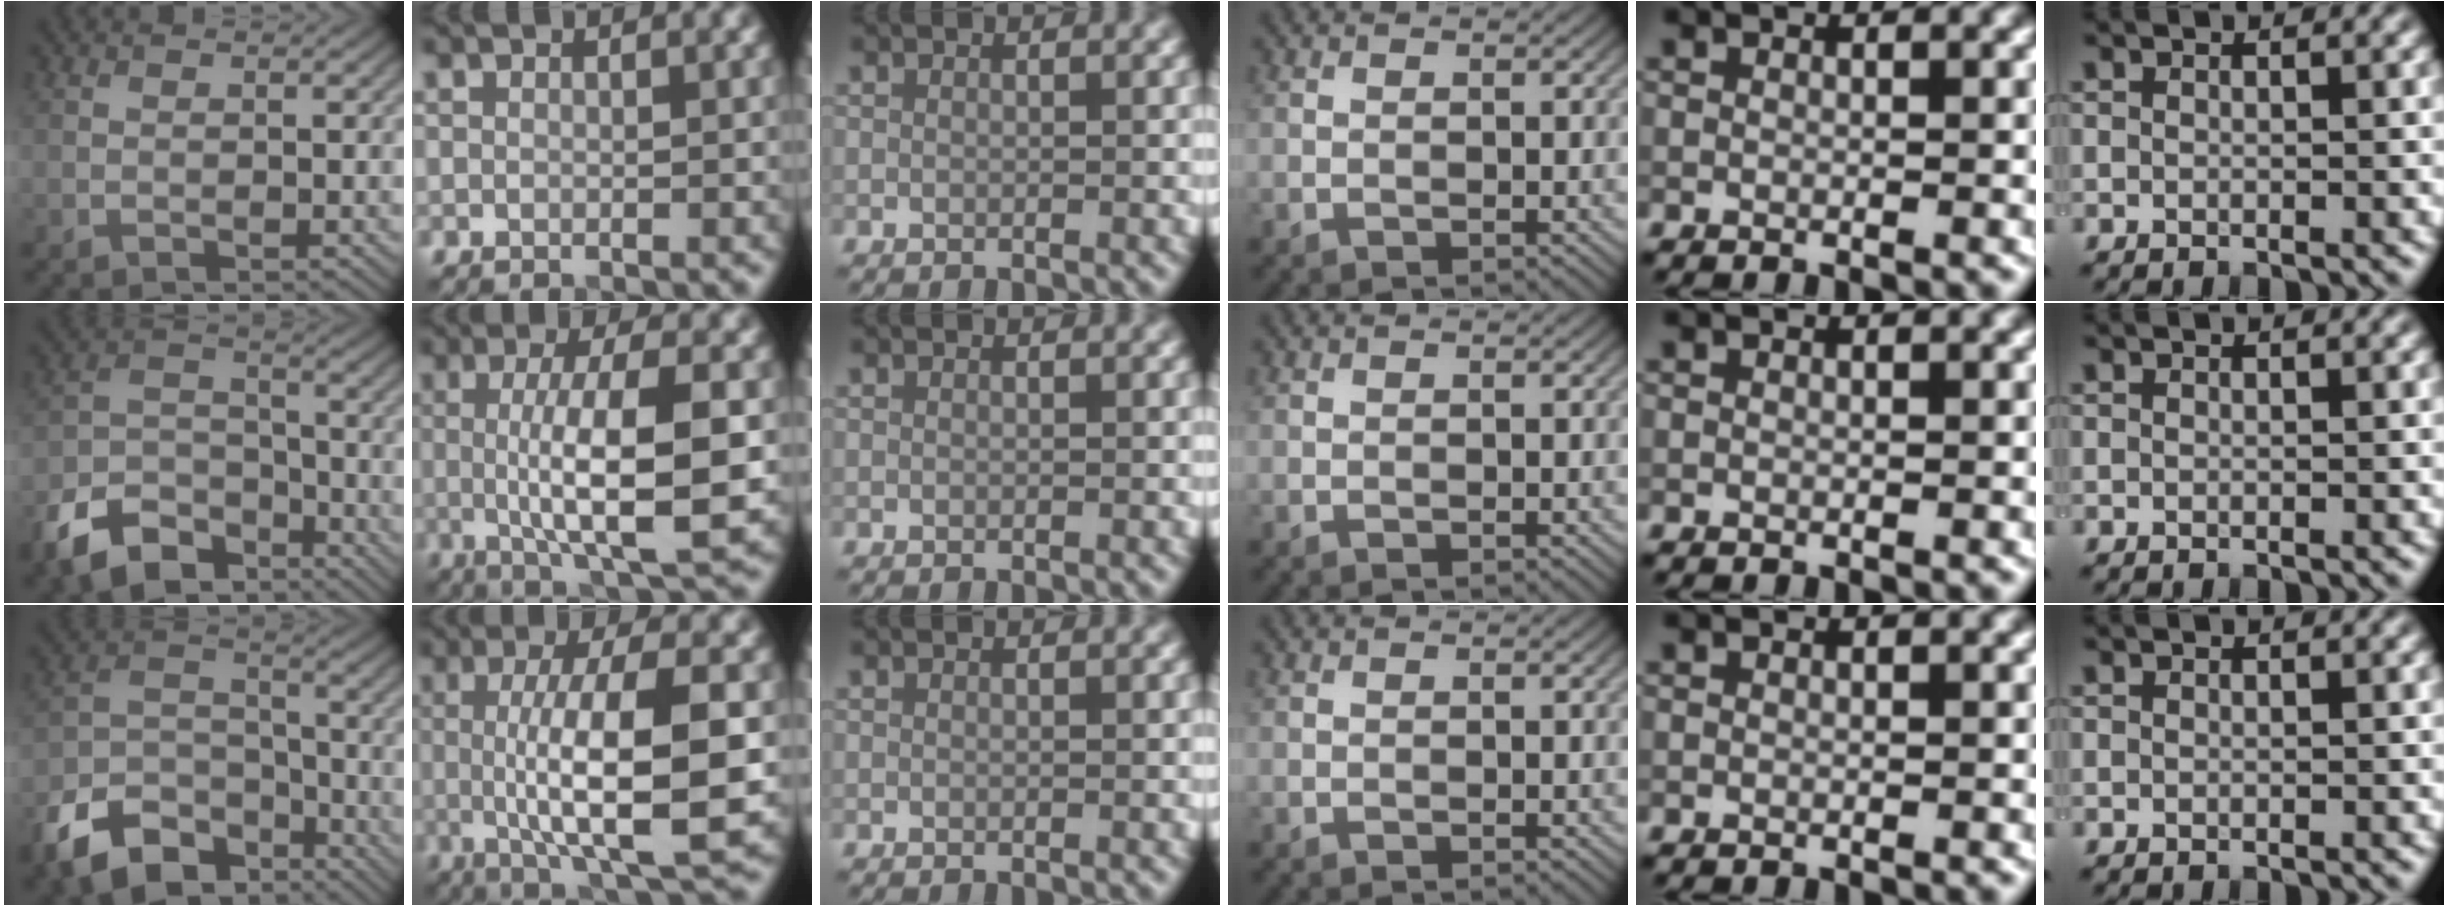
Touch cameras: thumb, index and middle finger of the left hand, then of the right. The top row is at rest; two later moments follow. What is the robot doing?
{"motion": "lift_and_place", "object": "coin"}